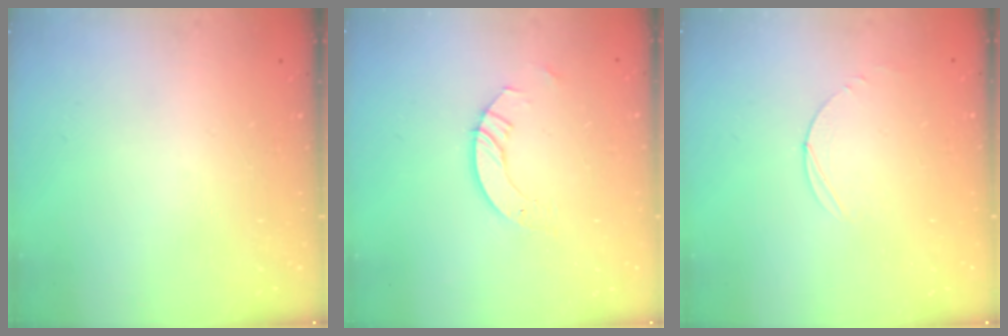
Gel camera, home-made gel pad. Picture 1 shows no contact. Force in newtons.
{"total": 4.8, "press": 4.8, "slide": 0.4}
{"total": 3.0, "press": 3.0, "slide": 0.3}